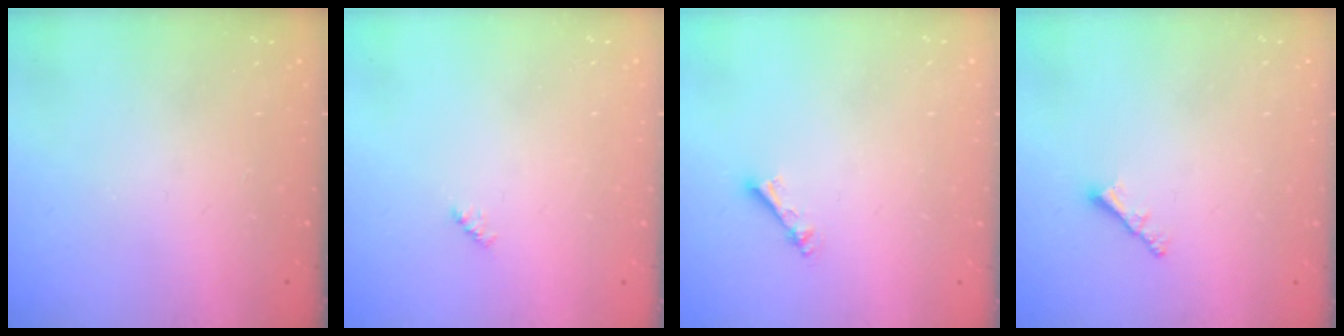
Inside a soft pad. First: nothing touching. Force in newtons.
{"total": 2.4, "press": 2.4, "slide": 0.4}
{"total": 2.4, "press": 2.4, "slide": 0.4}
{"total": 2.1, "press": 2.0, "slide": 0.5}